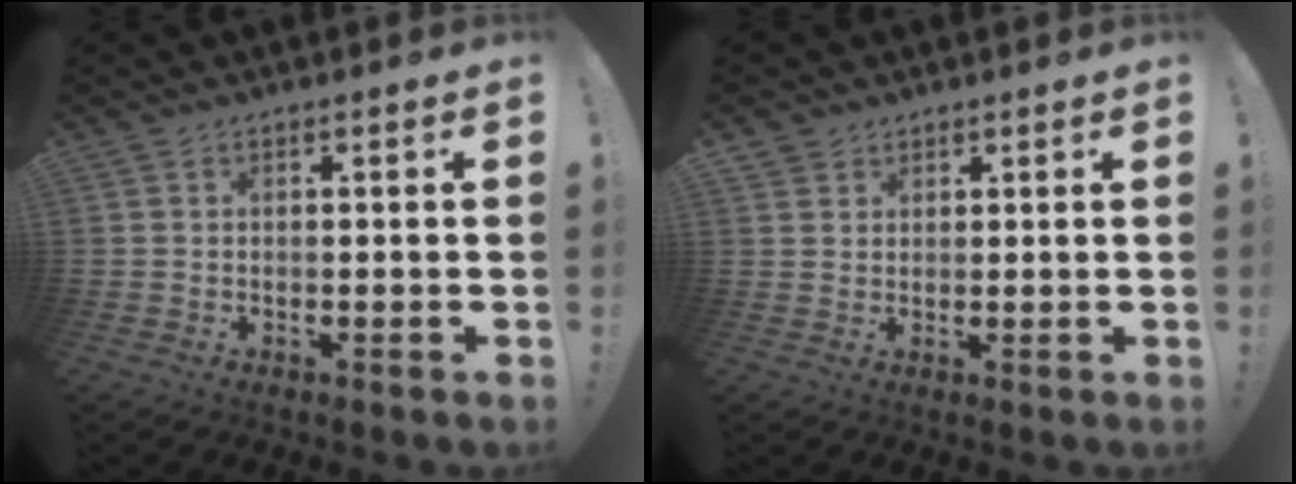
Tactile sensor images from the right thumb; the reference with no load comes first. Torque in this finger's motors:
{"motor_torque": [-0.01, 0.03, 0.25, 0.19, 0.10]}